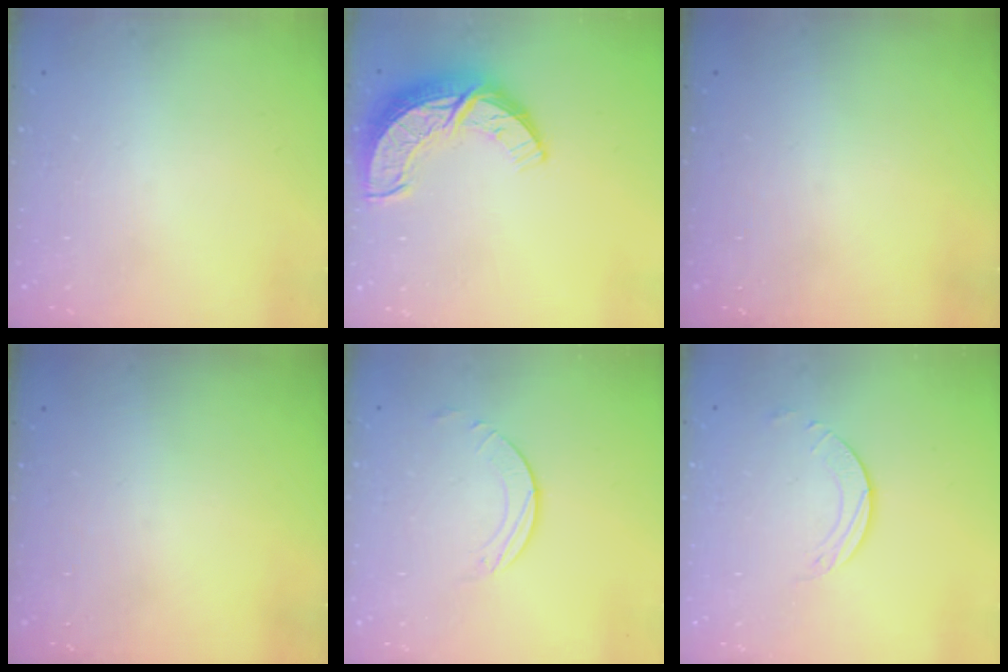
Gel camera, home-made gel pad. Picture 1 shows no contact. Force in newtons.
{"total": 11.9, "press": 11.9, "slide": 0.8}
{"total": 0.0}
{"total": 0.0}
{"total": 1.6, "press": 1.6, "slide": 0.2}
{"total": 2.0, "press": 1.9, "slide": 0.3}